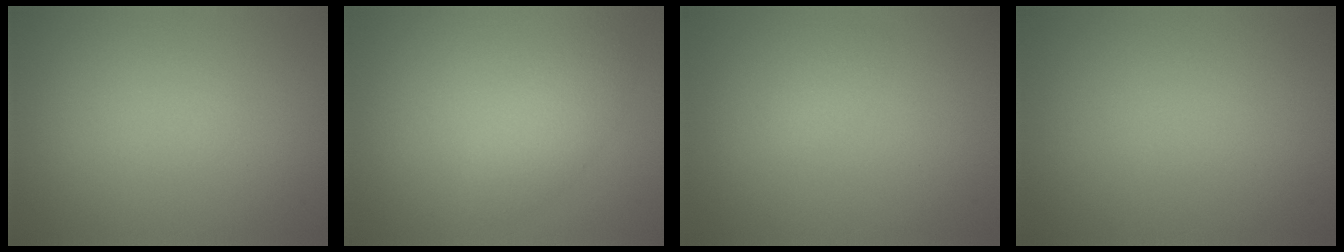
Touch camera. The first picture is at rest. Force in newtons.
{"total": 2.7, "press": 2.7, "slide": 0.0}
{"total": 0.8, "press": 0.8, "slide": 0.0}
{"total": 0.0}